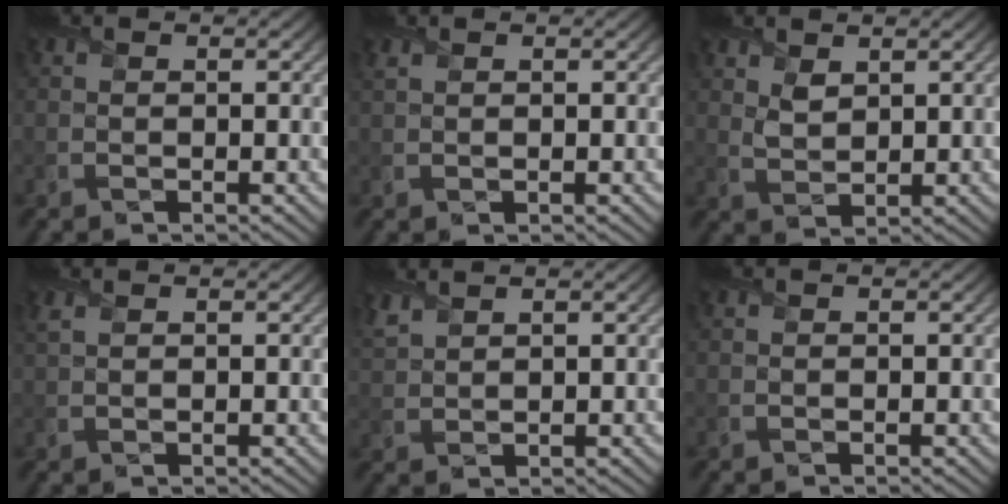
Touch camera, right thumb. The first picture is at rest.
{"total": 0.9, "force": [0.7, 0.2, 0.5], "torque": [-0.016, 0.001, 0.018]}
{"total": 2.9, "force": [1.9, 1.5, 1.6], "torque": [-0.042, -0.006, 0.044]}
{"total": 1.2, "force": [0.9, 0.3, 0.7], "torque": [-0.022, 0.003, 0.022]}
{"total": 2.8, "force": [2.5, 0.6, 1.0], "torque": [-0.034, 0.008, 0.060]}
{"total": 0.0}